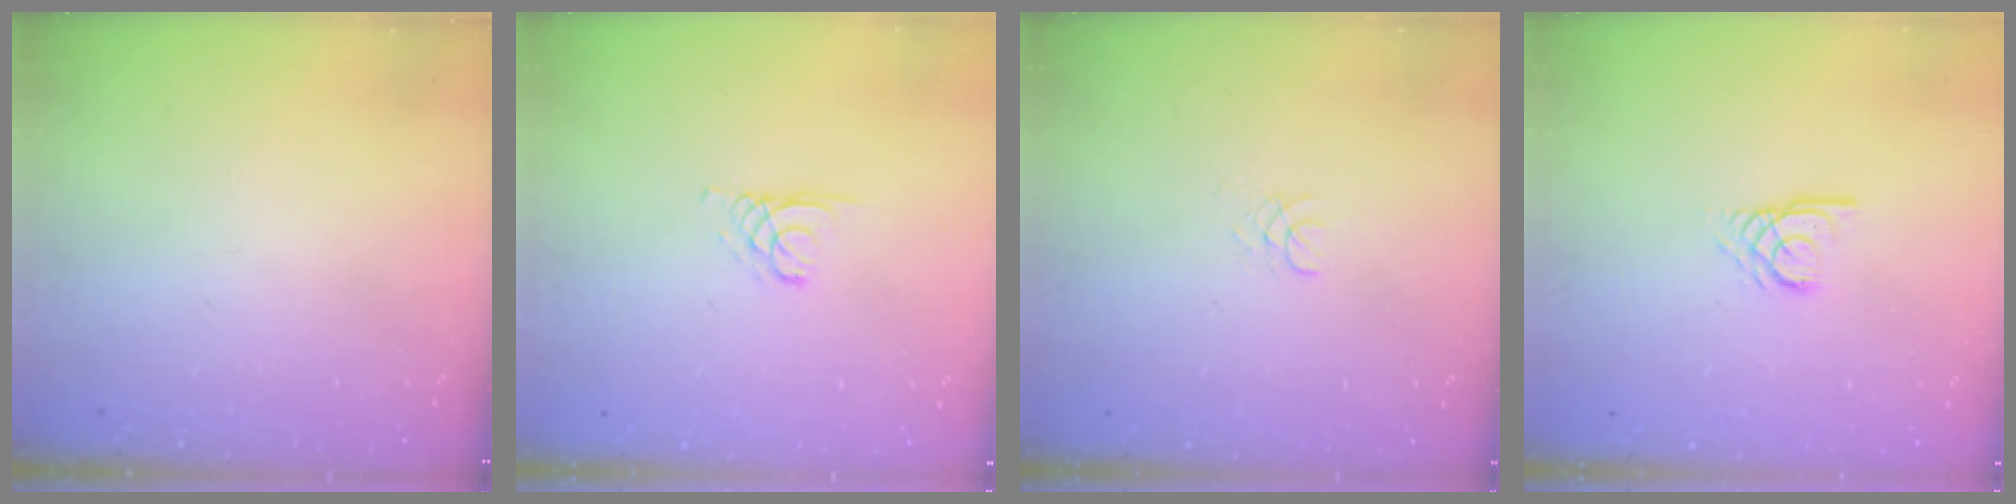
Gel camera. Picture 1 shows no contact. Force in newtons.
{"total": 2.1, "press": 2.1, "slide": 0.2}
{"total": 1.3, "press": 1.3, "slide": 0.1}
{"total": 2.7, "press": 2.7, "slide": 0.2}